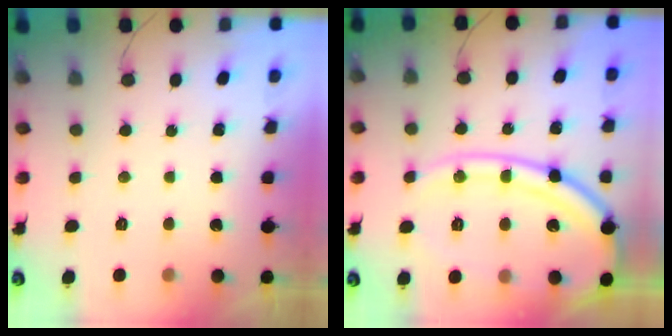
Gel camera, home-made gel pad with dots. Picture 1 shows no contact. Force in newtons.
{"total": 19.1, "press": 18.9, "slide": 2.2}